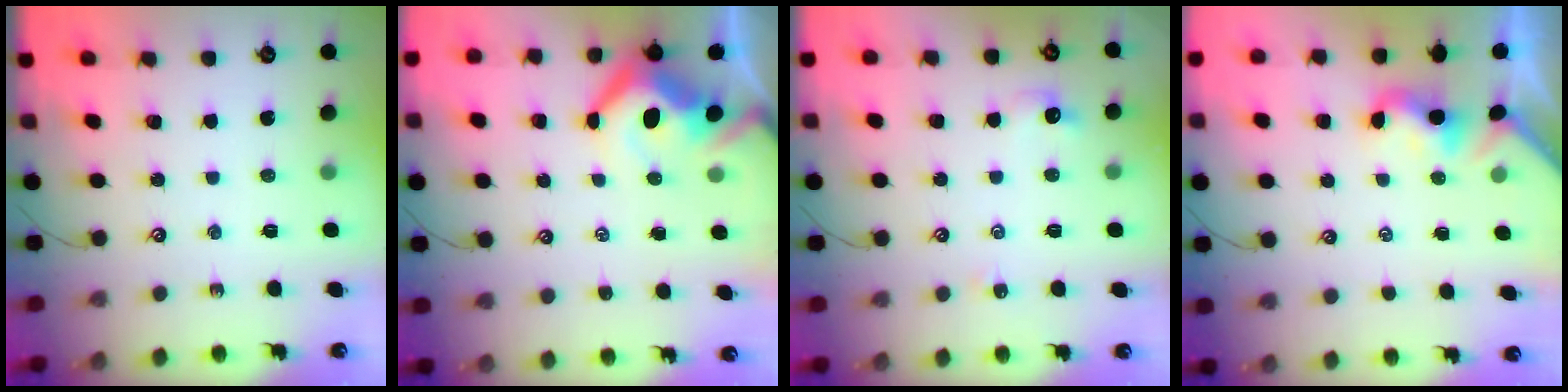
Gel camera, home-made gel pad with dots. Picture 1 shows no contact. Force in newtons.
{"total": 10.1, "press": 10.0, "slide": 1.4}
{"total": 1.9, "press": 1.8, "slide": 0.6}
{"total": 1.8, "press": 1.7, "slide": 0.5}